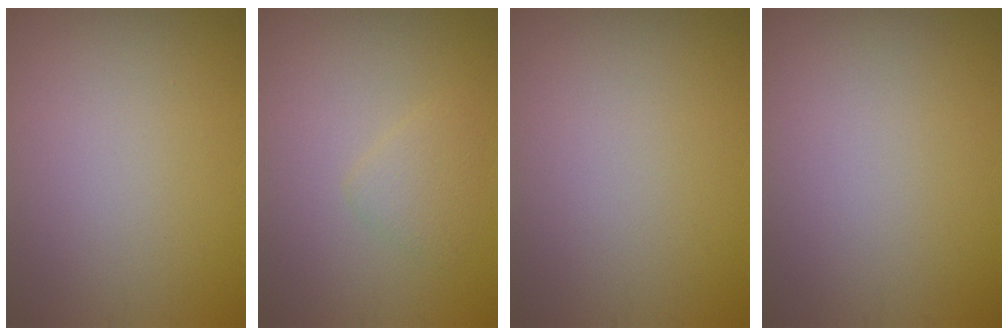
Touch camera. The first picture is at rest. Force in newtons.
{"total": 1.7, "press": 1.7, "slide": 0.1}
{"total": 0.0}
{"total": 0.0}